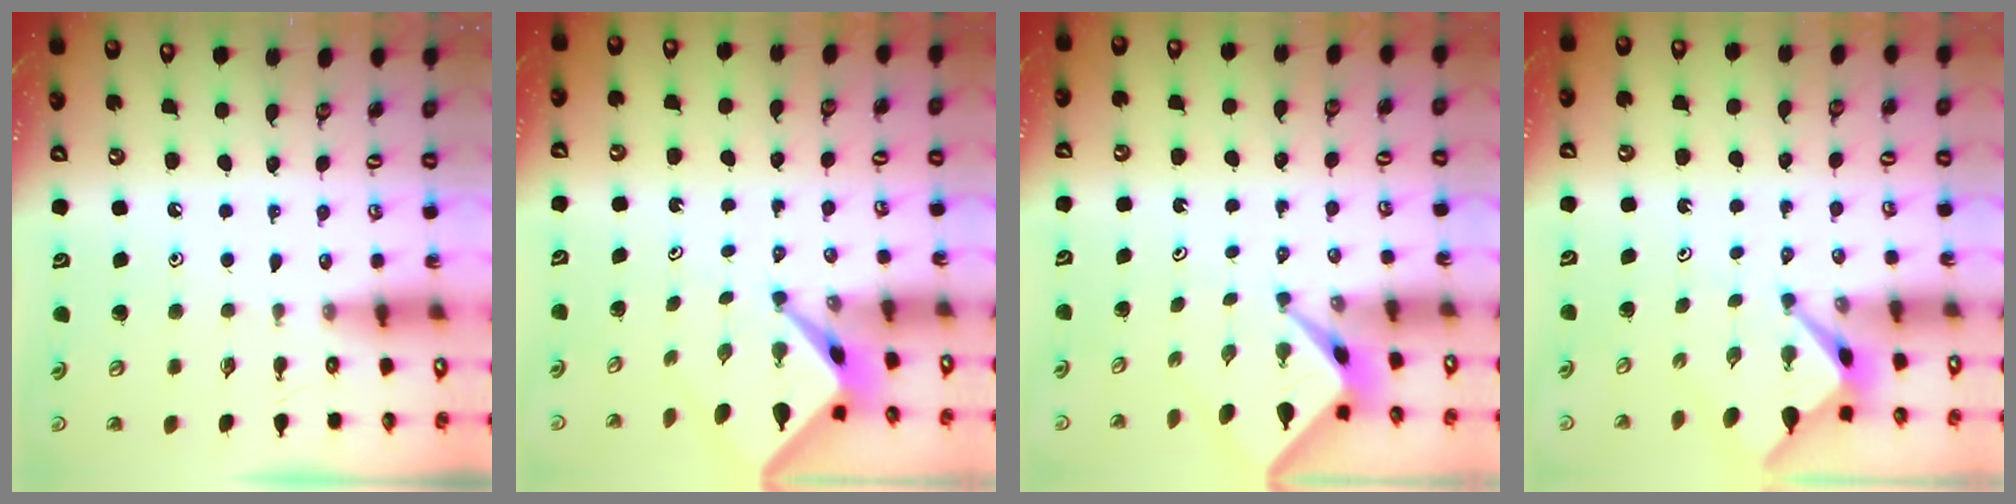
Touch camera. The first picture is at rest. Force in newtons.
{"total": 4.2, "press": 4.2, "slide": 0.1}
{"total": 2.3, "press": 2.3, "slide": 0.2}
{"total": 2.7, "press": 2.7, "slide": 0.3}